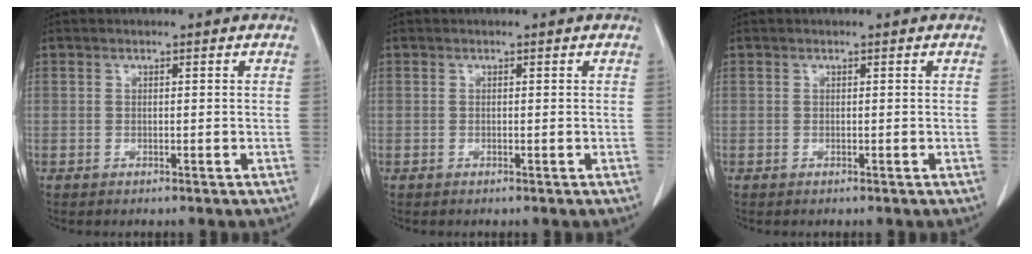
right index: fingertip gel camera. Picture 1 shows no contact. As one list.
[{"total": 0.0}, {"total": 0.0}]